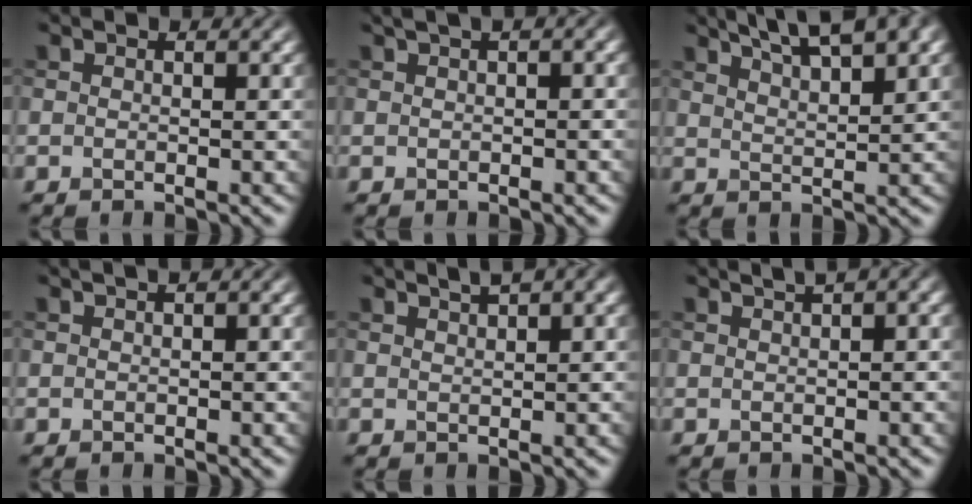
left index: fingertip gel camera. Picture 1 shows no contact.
{"total": 3.2, "force": [1.6, 1.0, 2.6], "torque": [-0.033, 0.012, 0.021]}
{"total": 8.3, "force": [6.0, 2.4, 5.2], "torque": [-0.055, 0.030, 0.062]}
{"total": 1.5, "force": [0.8, 0.3, 1.3], "torque": [-0.016, 0.004, 0.009]}
{"total": 3.3, "force": [2.1, 1.0, 2.4], "torque": [-0.022, 0.014, 0.022]}
{"total": 4.8, "force": [2.6, 1.9, 3.6], "torque": [-0.041, 0.031, 0.023]}